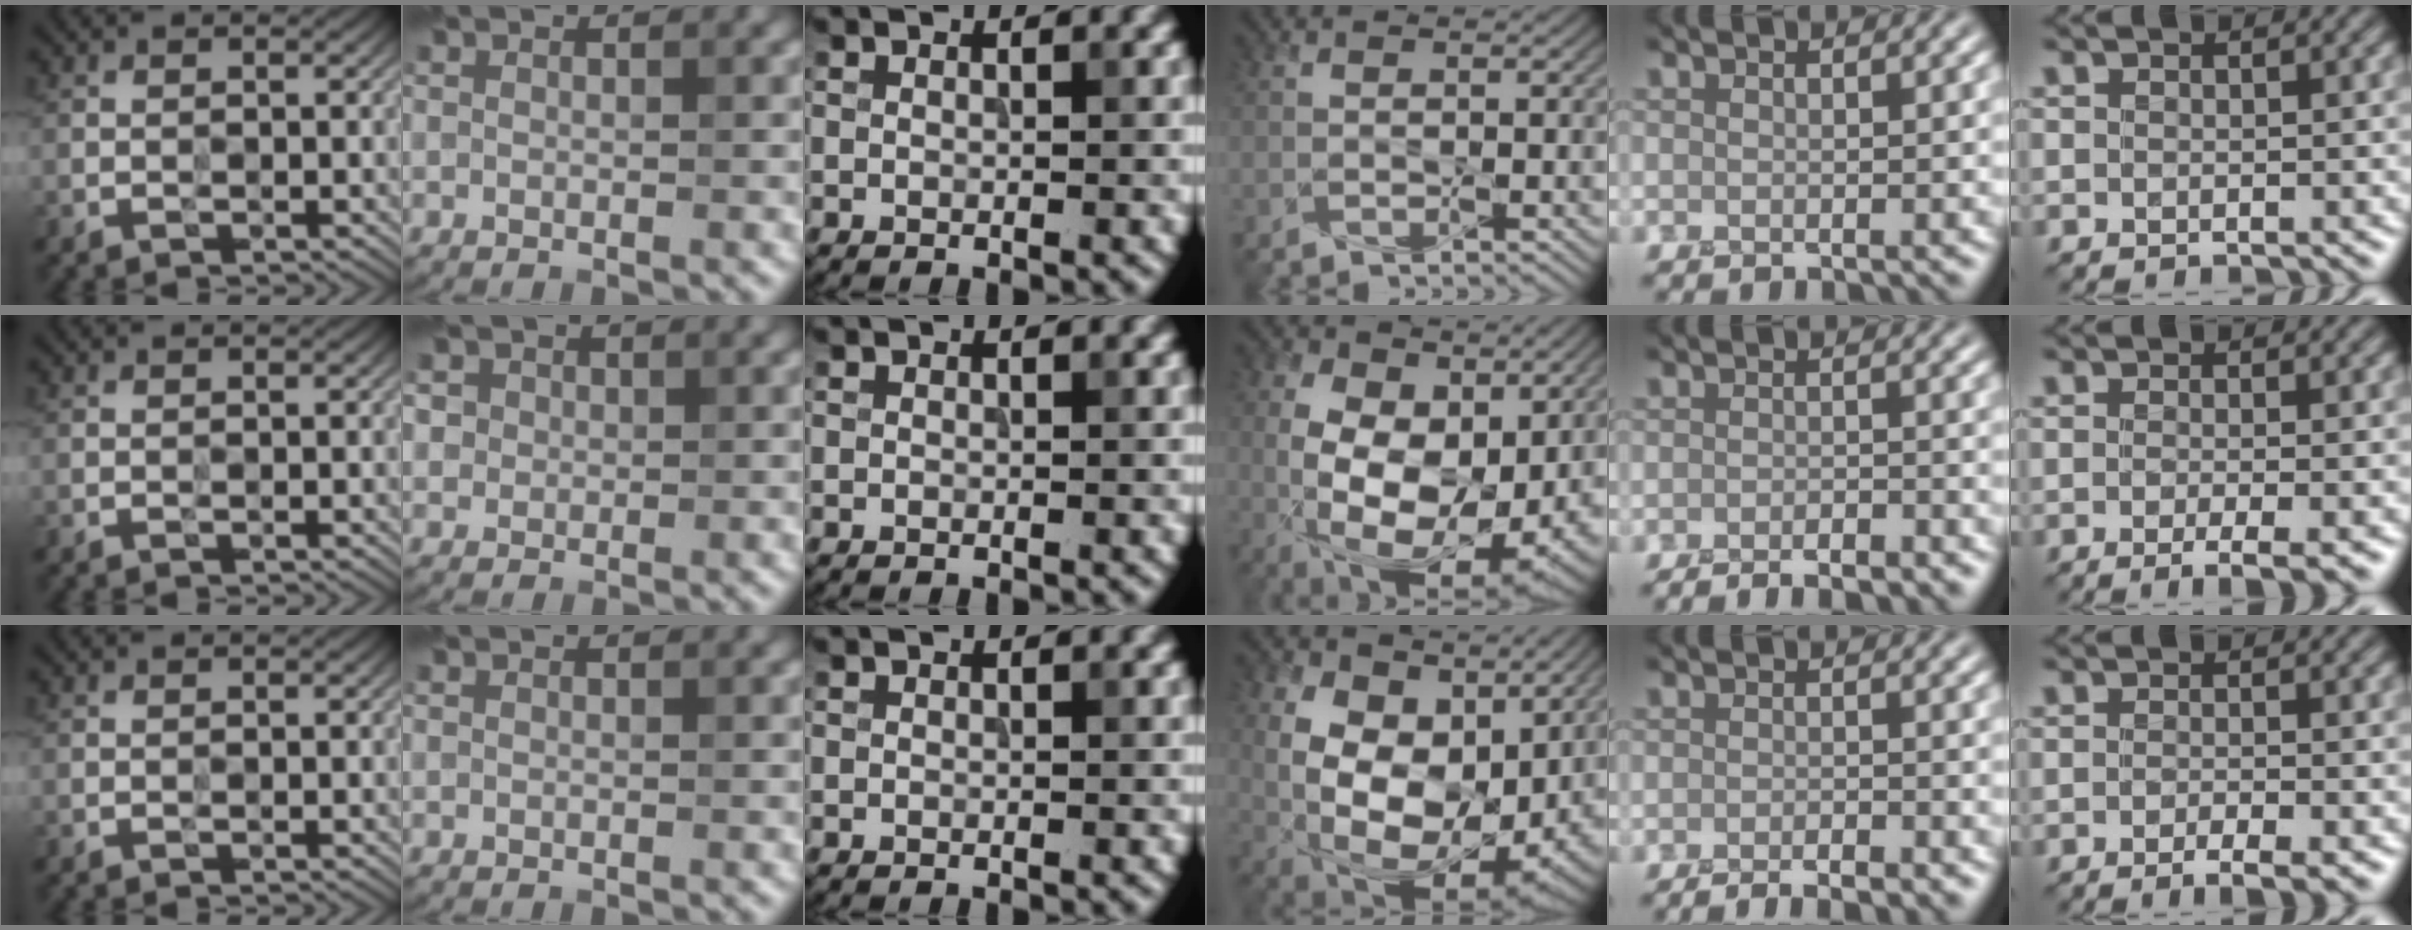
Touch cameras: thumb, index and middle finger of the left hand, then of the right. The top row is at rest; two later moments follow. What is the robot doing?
{"motion": "screw", "object": "toothpaste"}